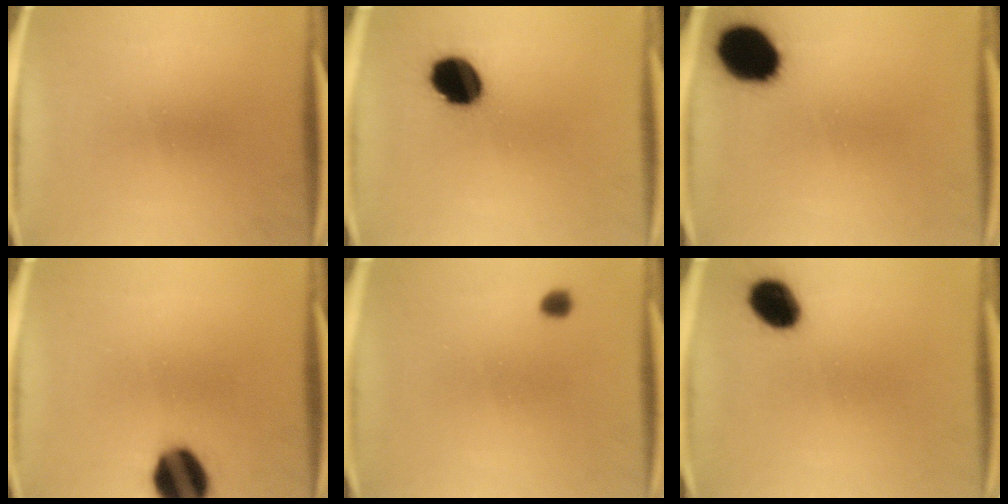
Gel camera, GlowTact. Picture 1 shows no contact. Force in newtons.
{"total": 11.8}
{"total": 13.4}
{"total": 13.3}
{"total": 1.7}
{"total": 8.6}